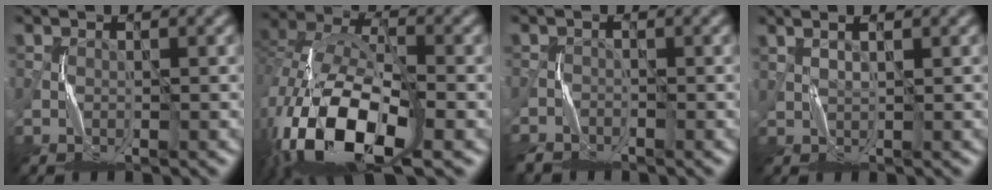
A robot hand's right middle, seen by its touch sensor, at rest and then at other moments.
{"total": 15.3, "force": [-6.8, 7.0, 11.8], "torque": [-0.251, -0.025, -0.124]}
{"total": 1.8, "force": [-1.8, 0.3, -0.1], "torque": [0.001, -0.010, -0.043]}
{"total": 1.6, "force": [1.4, 0.0, 0.8], "torque": [-0.005, -0.002, 0.012]}